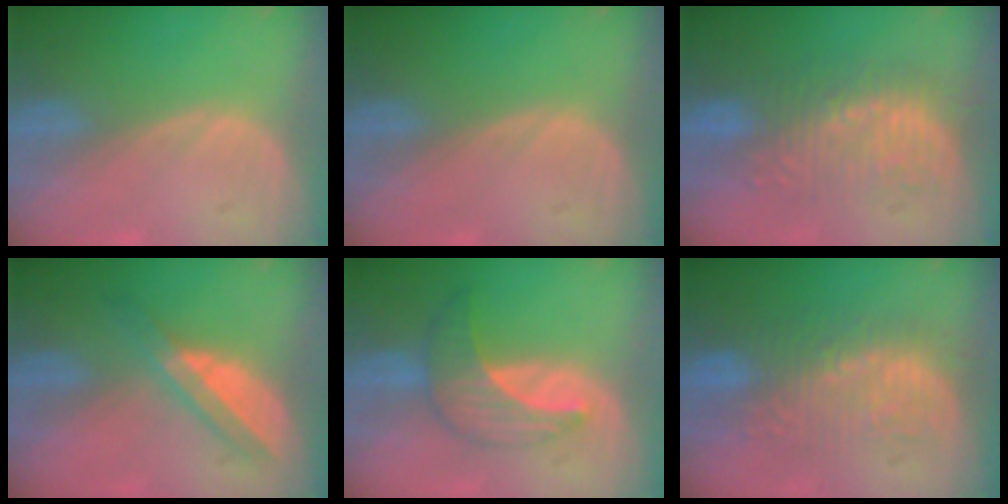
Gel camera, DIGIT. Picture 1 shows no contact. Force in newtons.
{"total": 0.0}
{"total": 8.9, "press": 8.6, "slide": 2.0}
{"total": 6.0, "press": 5.3, "slide": 2.8}
{"total": 7.3, "press": 6.6, "slide": 3.1}
{"total": 9.3, "press": 9.0, "slide": 2.3}